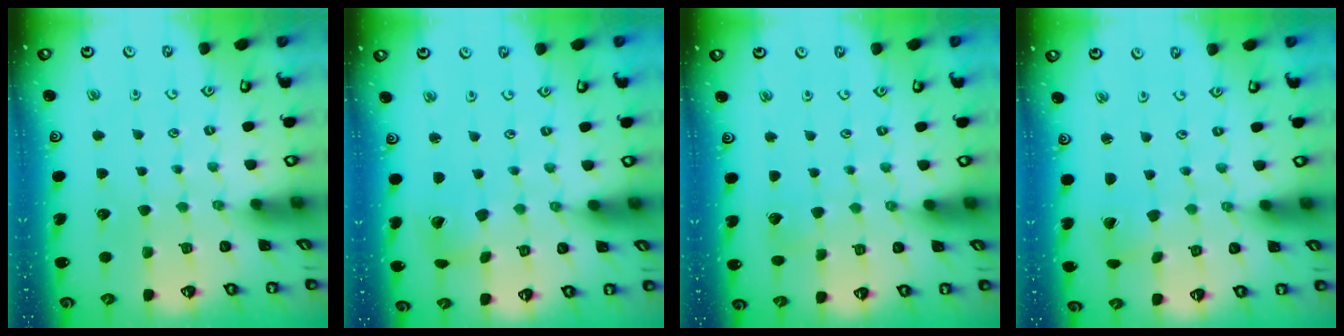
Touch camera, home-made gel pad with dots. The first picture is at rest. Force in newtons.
{"total": 5.2, "press": 5.2, "slide": 0.6}
{"total": 2.7, "press": 2.7, "slide": 0.3}
{"total": 0.7, "press": 0.7, "slide": 0.0}